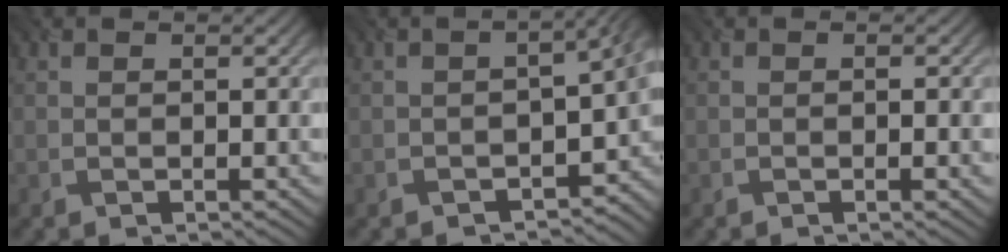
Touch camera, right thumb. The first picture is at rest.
{"total": 8.2, "force": [-3.4, 4.2, 6.1], "torque": [-0.070, -0.032, -0.037]}
{"total": 1.0, "force": [-0.4, 0.2, 0.9], "torque": [-0.013, -0.001, -0.005]}